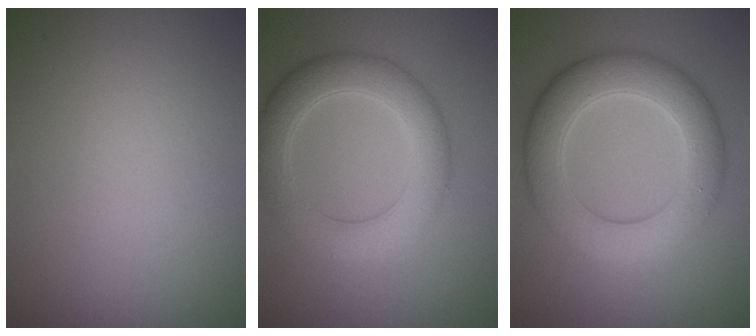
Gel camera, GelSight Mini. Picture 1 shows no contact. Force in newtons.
{"total": 5.6, "press": 5.6, "slide": 0.2}
{"total": 7.6, "press": 7.6, "slide": 0.1}